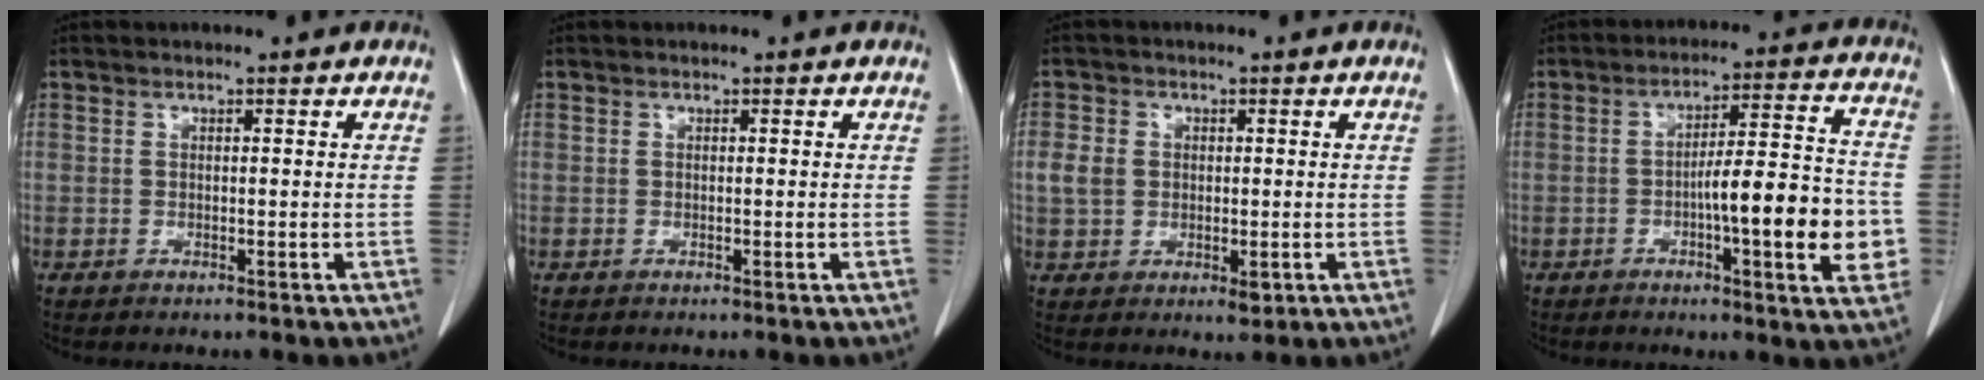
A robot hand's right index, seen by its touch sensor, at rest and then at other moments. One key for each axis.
{"total": 0.0}
{"total": 5.6, "fx": -0.3, "fy": 4.3, "fz": 3.6, "tx": -0.063, "ty": 0.004, "tz": 0.003}
{"total": 13.6, "fx": -3.1, "fy": 2.0, "fz": 13.1, "tx": -0.185, "ty": 0.013, "tz": -0.044}